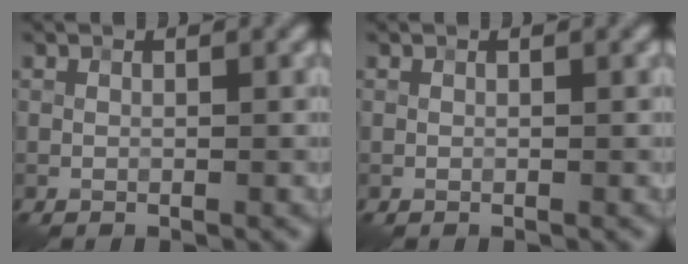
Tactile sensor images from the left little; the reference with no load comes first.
{"total": 0.0}